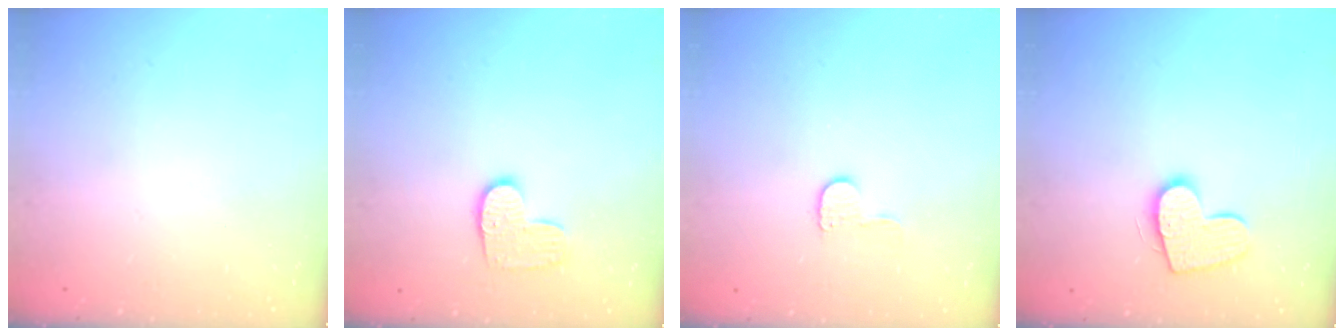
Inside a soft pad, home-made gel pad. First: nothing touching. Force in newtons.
{"total": 8.3, "press": 8.3, "slide": 0.3}
{"total": 5.4, "press": 5.4, "slide": 0.5}
{"total": 11.1, "press": 11.1, "slide": 0.6}